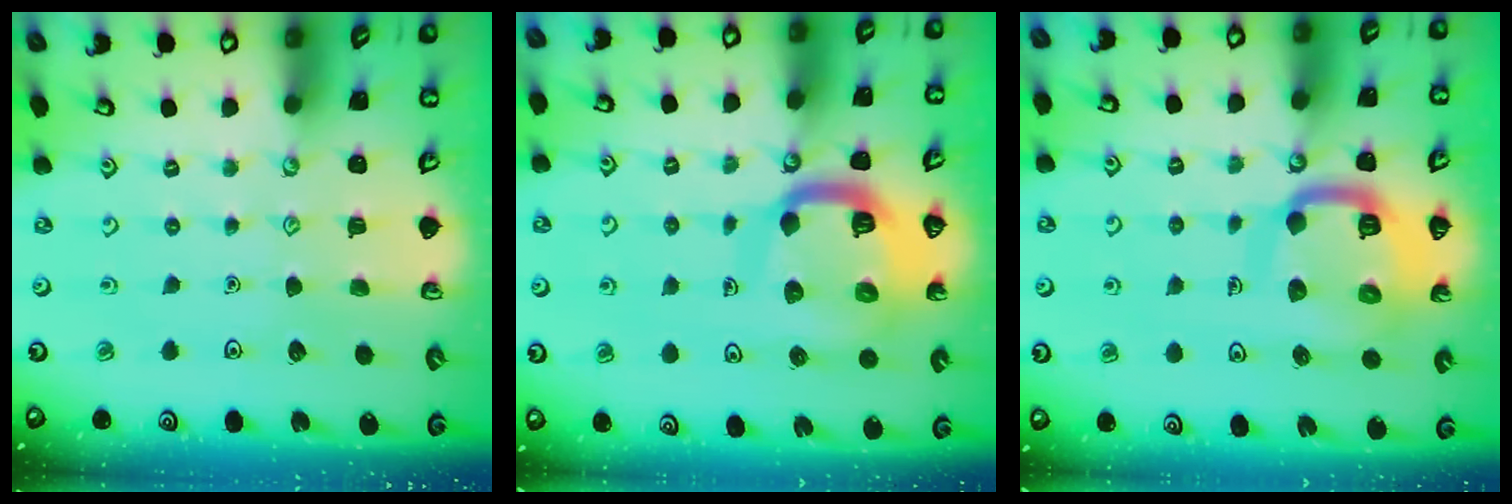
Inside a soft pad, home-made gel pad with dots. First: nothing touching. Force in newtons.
{"total": 14.1, "press": 14.0, "slide": 1.5}
{"total": 14.3, "press": 14.1, "slide": 1.8}